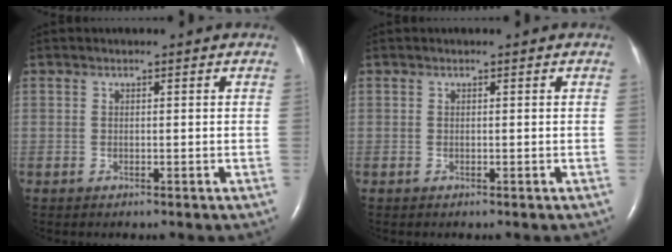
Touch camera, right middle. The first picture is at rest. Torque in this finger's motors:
{"motor_torque": [0.00, 0.00, 0.00, 0.00]}